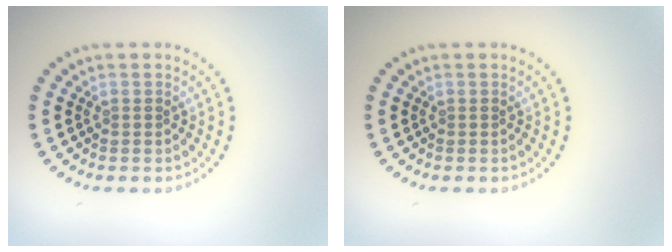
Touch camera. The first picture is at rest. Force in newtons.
{"total": 0.0}